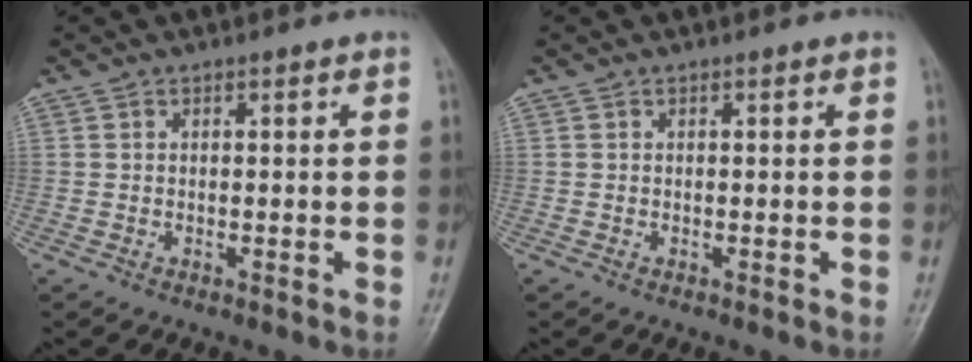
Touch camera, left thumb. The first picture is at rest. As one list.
[{"total": 0.0}]